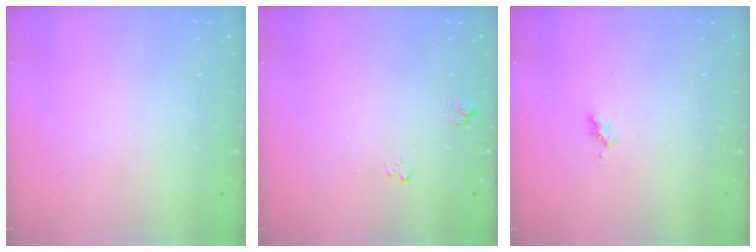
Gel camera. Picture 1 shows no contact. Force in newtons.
{"total": 3.6, "press": 3.6, "slide": 0.4}
{"total": 1.6, "press": 1.6, "slide": 0.3}